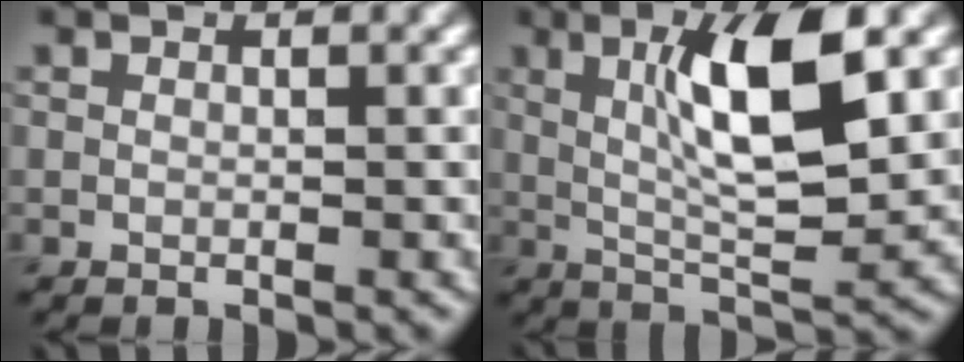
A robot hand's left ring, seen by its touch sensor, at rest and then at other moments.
{"total": 8.3, "force": [2.2, 2.0, 7.7], "torque": [-0.126, -0.001, 0.036]}